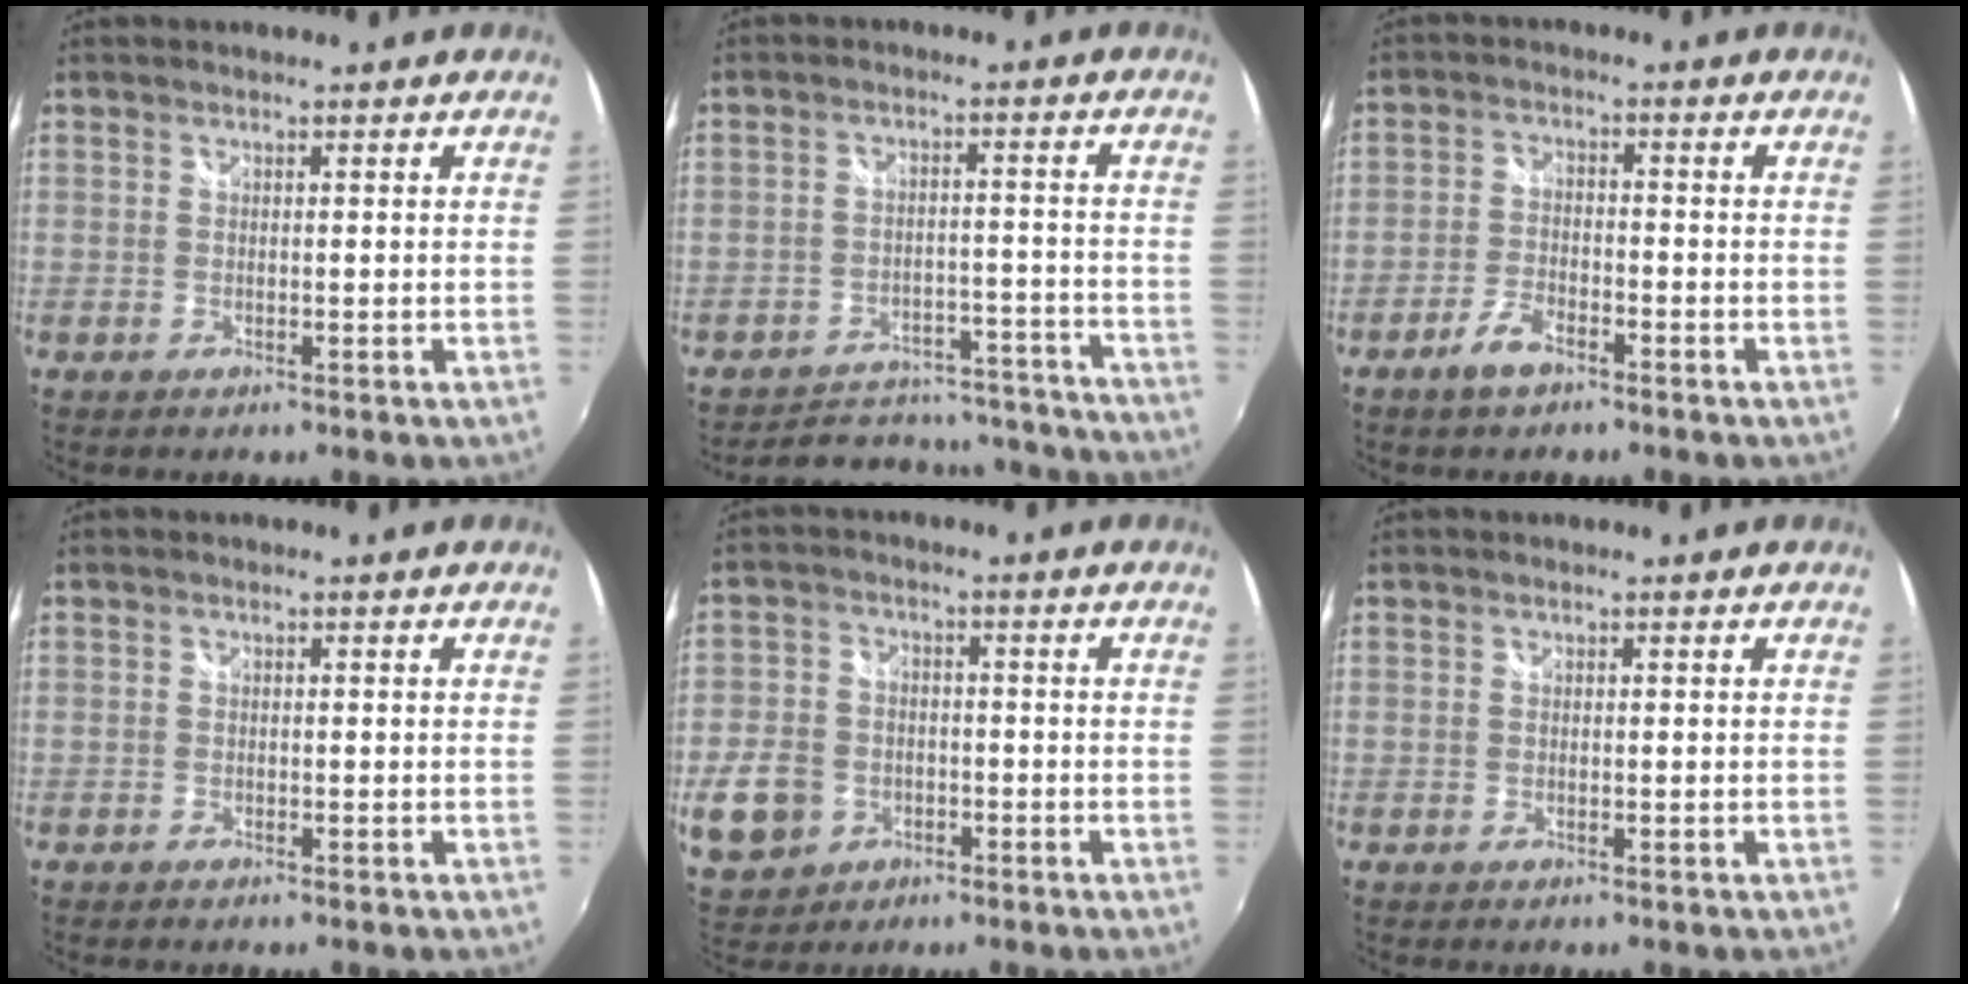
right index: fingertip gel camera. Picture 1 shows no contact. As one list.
[{"total": 18.5, "force": [-16.7, 6.6, 4.4], "torque": [-0.093, 0.042, -0.198]}, {"total": 4.9, "force": [-3.5, 2.0, 2.8], "torque": [-0.070, 0.000, -0.066]}, {"total": 0.6, "force": [-0.5, 0.3, 0.1], "torque": [-0.003, -0.003, -0.012]}, {"total": 11.2, "force": [-3.7, 9.4, 5.0], "torque": [-0.136, 0.011, -0.059]}, {"total": 0.0}]